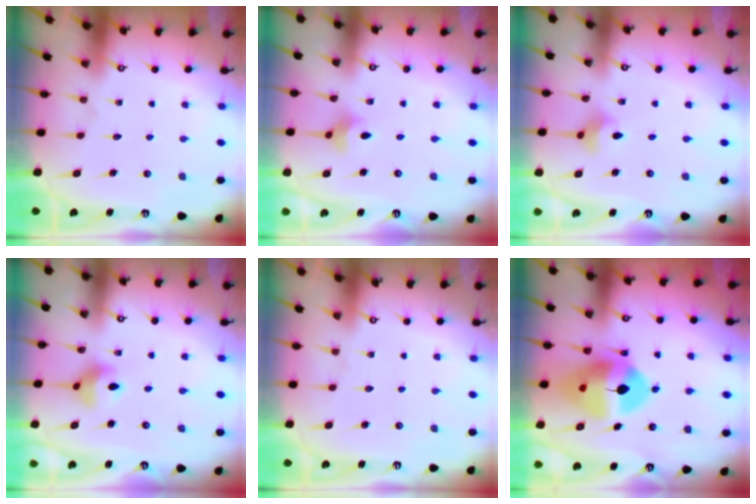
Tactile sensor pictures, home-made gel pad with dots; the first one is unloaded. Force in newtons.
{"total": 4.0, "press": 3.9, "slide": 0.8}
{"total": 5.1, "press": 5.0, "slide": 0.8}
{"total": 7.2, "press": 7.2, "slide": 0.5}
{"total": 0.0}
{"total": 14.7, "press": 14.6, "slide": 2.3}